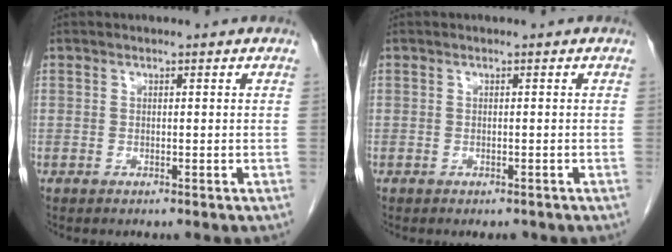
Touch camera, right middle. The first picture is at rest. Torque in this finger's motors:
{"motor_torque": [0.02, 0.01, 0.00, 0.00]}